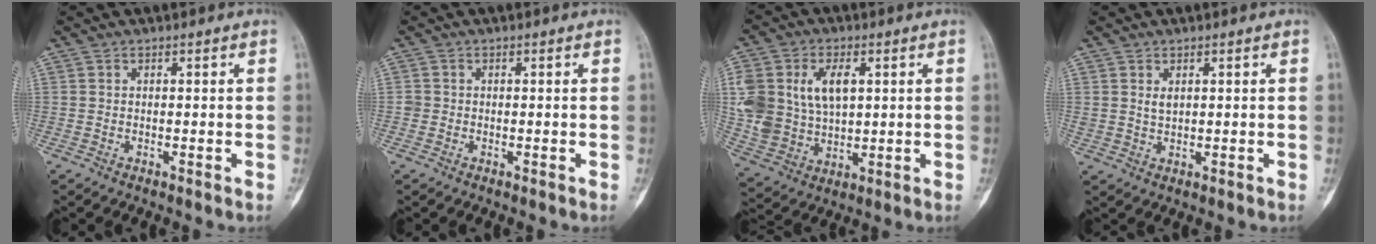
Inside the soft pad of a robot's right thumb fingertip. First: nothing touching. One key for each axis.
{"total": 1.0, "fx": -0.1, "fy": 1.0, "fz": 0.1, "tx": 0.003, "ty": 0.004, "tz": -0.002}
{"total": 16.3, "fx": 3.9, "fy": 11.1, "fz": 11.3, "tx": -0.235, "ty": -0.006, "tz": 0.089}
{"total": 2.0, "fx": 0.9, "fy": 1.2, "fz": 1.3, "tx": -0.022, "ty": -0.006, "tz": 0.022}